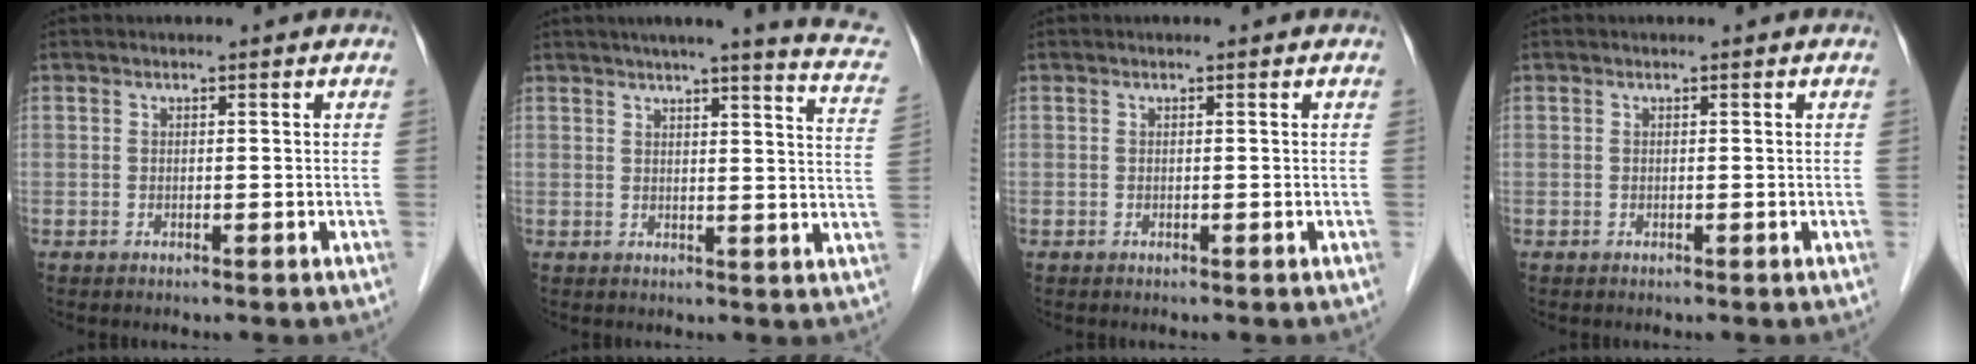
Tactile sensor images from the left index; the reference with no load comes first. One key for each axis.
{"total": 13.9, "fx": 11.1, "fy": 0.2, "fz": 8.4, "tx": -0.108, "ty": -0.021, "tz": 0.110}
{"total": 0.0}
{"total": 0.0}